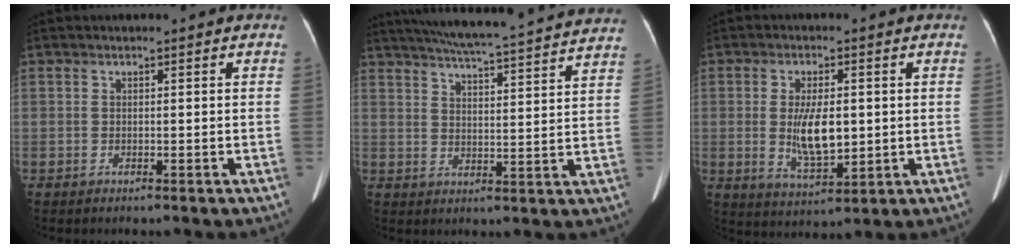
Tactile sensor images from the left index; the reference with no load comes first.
{"total": 26.5, "force": [24.3, 1.7, 10.5], "torque": [-0.174, -0.015, 0.304]}
{"total": 7.6, "force": [0.1, 2.8, 7.1], "torque": [-0.137, -0.008, 0.007]}